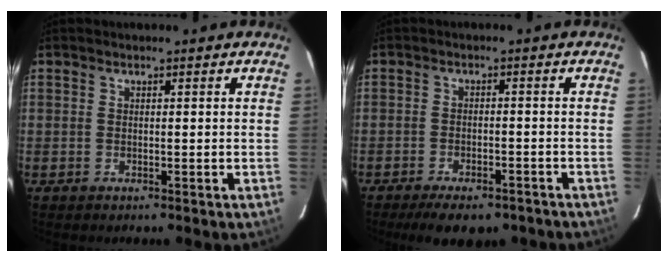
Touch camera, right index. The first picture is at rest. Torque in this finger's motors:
{"motor_torque": [1.09, -1.05, 0.46, 0.08]}